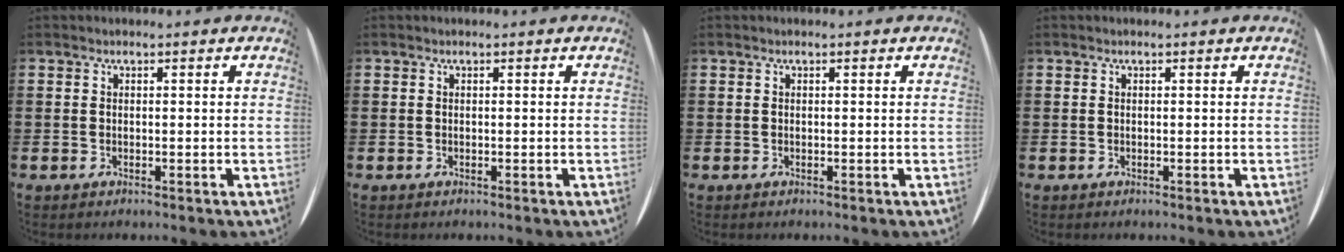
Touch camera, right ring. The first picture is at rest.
{"total": 0.0}
{"total": 0.0}
{"total": 0.0}